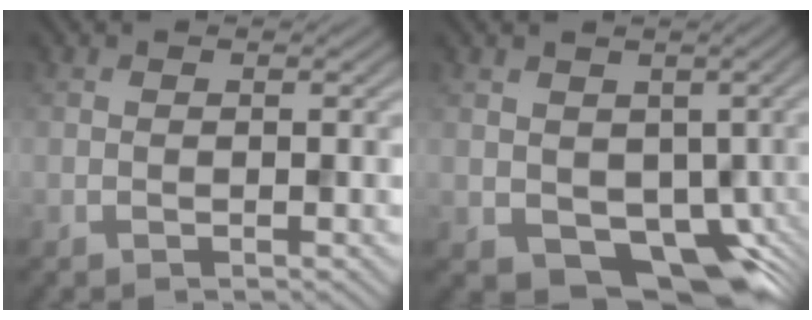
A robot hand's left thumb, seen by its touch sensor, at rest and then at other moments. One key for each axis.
{"total": 8.7, "fx": -1.4, "fy": 6.4, "fz": 5.8, "tx": -0.099, "ty": -0.037, "tz": -0.013}